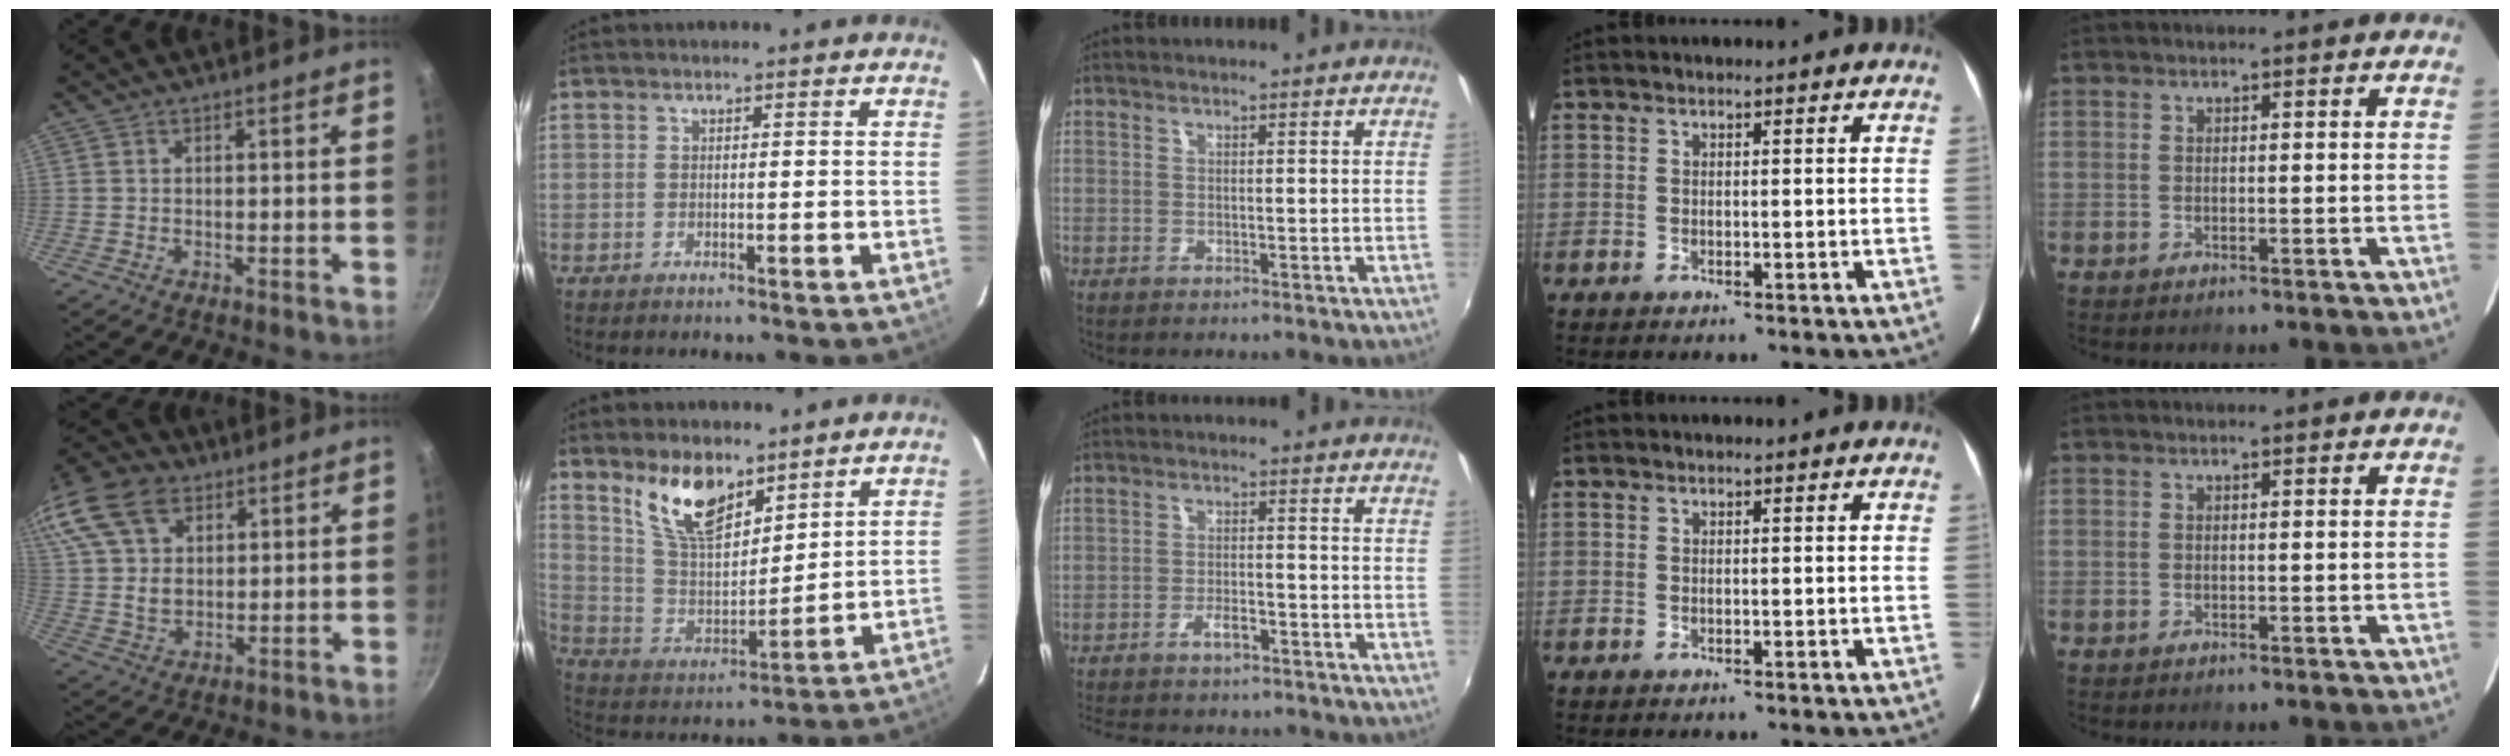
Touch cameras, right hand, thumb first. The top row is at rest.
{"thumb": {"total": 24.0, "force": [11.1, 16.2, 13.8], "torque": [-0.318, 0.031, 0.204]}, "index": {"total": 12.9, "force": [8.8, 5.7, 7.6], "torque": [-0.147, 0.000, 0.176]}, "middle": {"total": 8.1, "force": [-6.8, 2.5, 3.5], "torque": [-0.087, 0.000, -0.105]}}